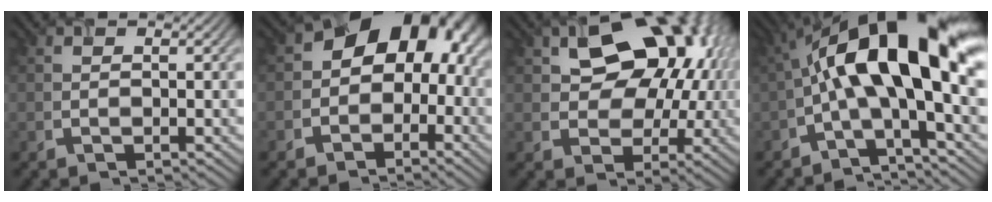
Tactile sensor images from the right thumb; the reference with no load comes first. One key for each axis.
{"total": 11.1, "fx": 0.5, "fy": 8.0, "fz": 7.6, "tx": -0.094, "ty": 0.005, "tz": -0.006}
{"total": 15.0, "fx": 4.5, "fy": 10.4, "fz": 9.7, "tx": -0.131, "ty": 0.037, "tz": 0.061}
{"total": 15.7, "fx": 1.7, "fy": 5.1, "fz": 14.8, "tx": -0.226, "ty": 0.032, "tz": 0.011}